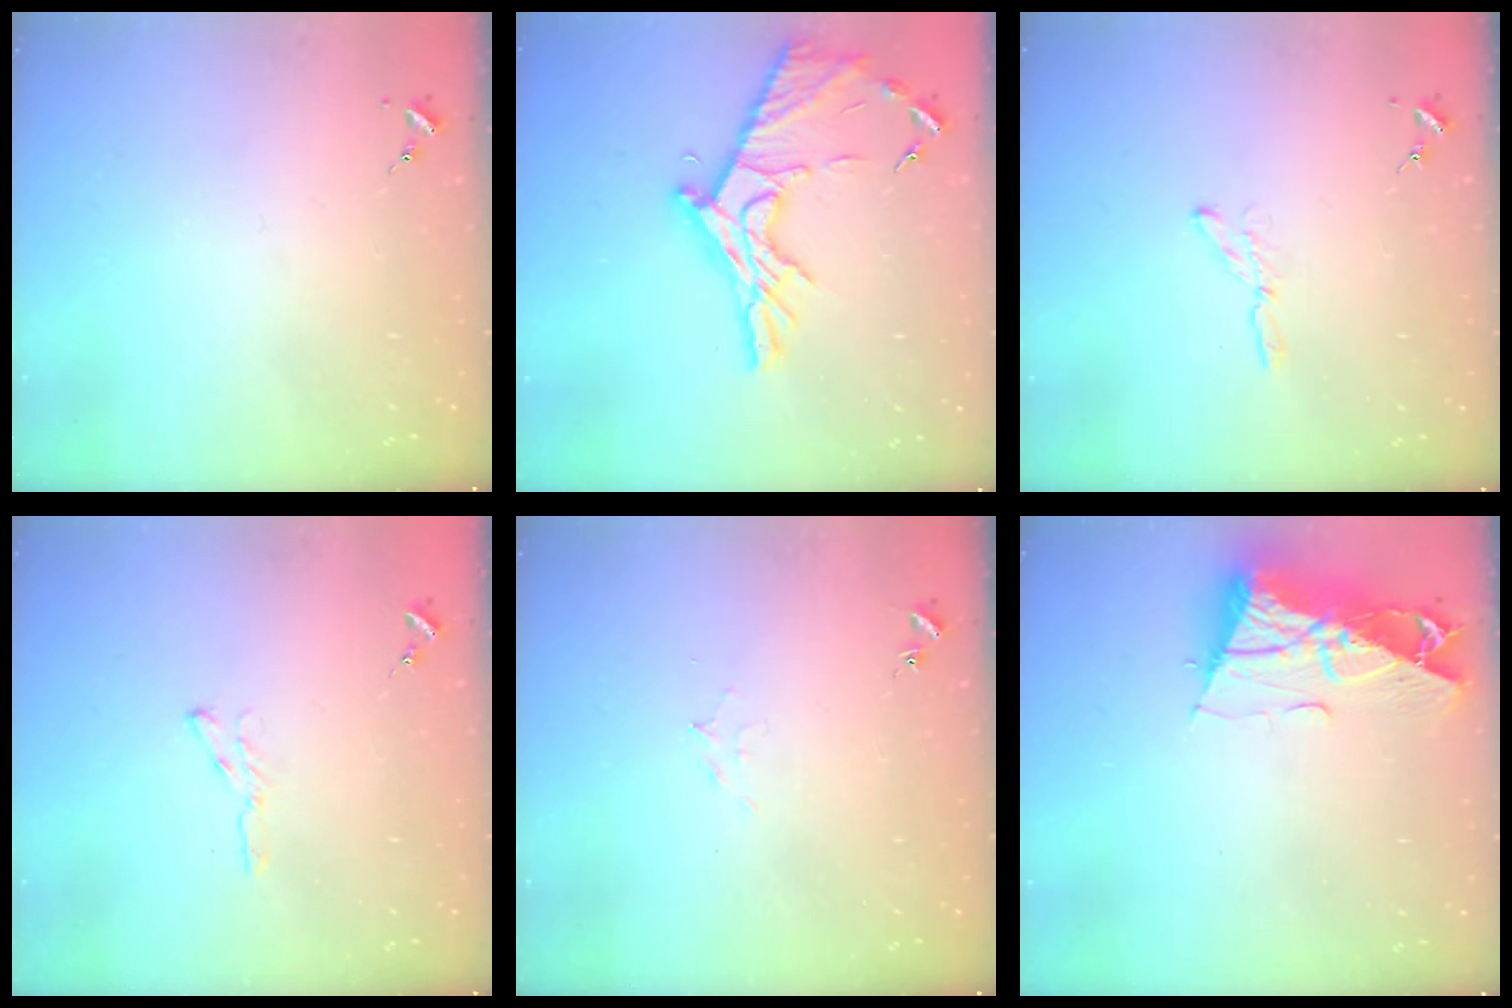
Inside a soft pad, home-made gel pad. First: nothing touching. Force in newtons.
{"total": 18.4, "press": 18.3, "slide": 1.1}
{"total": 3.7, "press": 3.7, "slide": 0.4}
{"total": 4.5, "press": 4.4, "slide": 0.6}
{"total": 5.8, "press": 5.8, "slide": 0.6}
{"total": 14.4, "press": 14.3, "slide": 1.4}